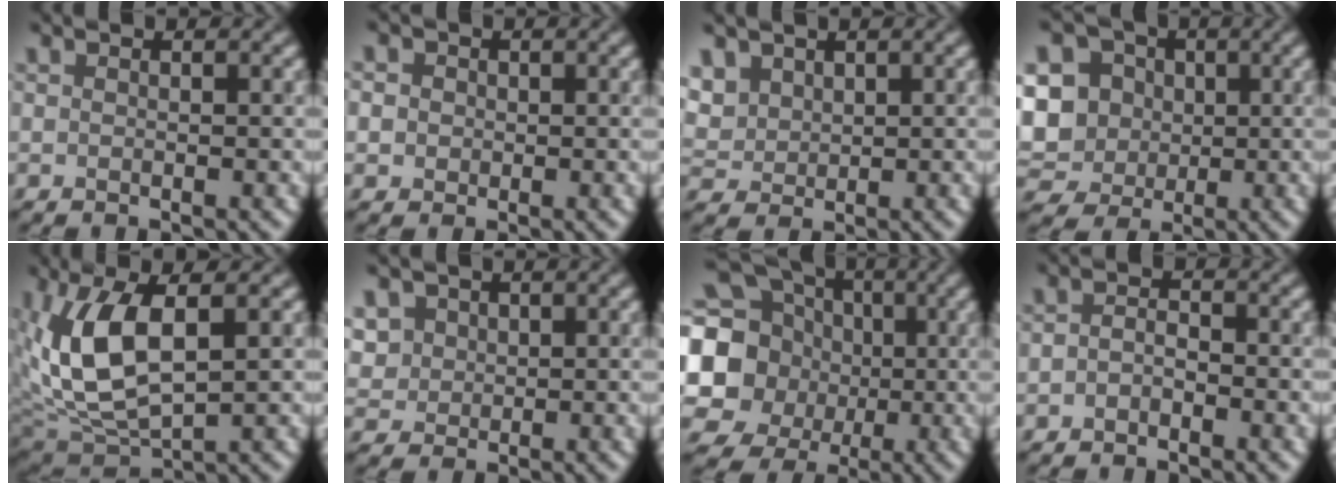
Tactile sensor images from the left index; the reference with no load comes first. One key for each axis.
{"total": 1.0, "fx": 0.0, "fy": 1.0, "fz": -0.4, "tx": -0.005, "ty": 0.015, "tz": 0.009}
{"total": 1.7, "fx": 1.2, "fy": 1.2, "fz": 0.1, "tx": -0.035, "ty": 0.005, "tz": 0.056}
{"total": 8.1, "fx": 0.2, "fy": 7.5, "fz": 3.1, "tx": -0.099, "ty": 0.013, "tz": 0.002}
{"total": 7.3, "fx": 1.1, "fy": 3.3, "fz": 6.4, "tx": -0.171, "ty": 0.000, "tz": 0.044}
{"total": 2.1, "fx": 0.9, "fy": 1.8, "fz": 0.2, "tx": -0.046, "ty": 0.011, "tz": 0.053}
{"total": 14.8, "fx": -0.3, "fy": 14.0, "fz": 4.8, "tx": -0.176, "ty": 0.011, "tz": -0.015}
{"total": 1.4, "fx": -1.4, "fy": -0.3, "fz": 0.0, "tx": -0.018, "ty": -0.003, "tz": -0.007}